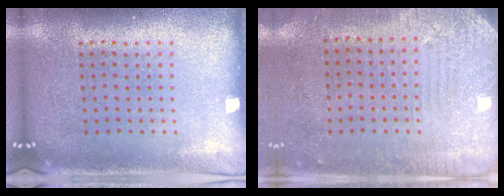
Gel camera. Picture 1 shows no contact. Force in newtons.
{"total": 2.9, "press": 2.4, "slide": 1.6}